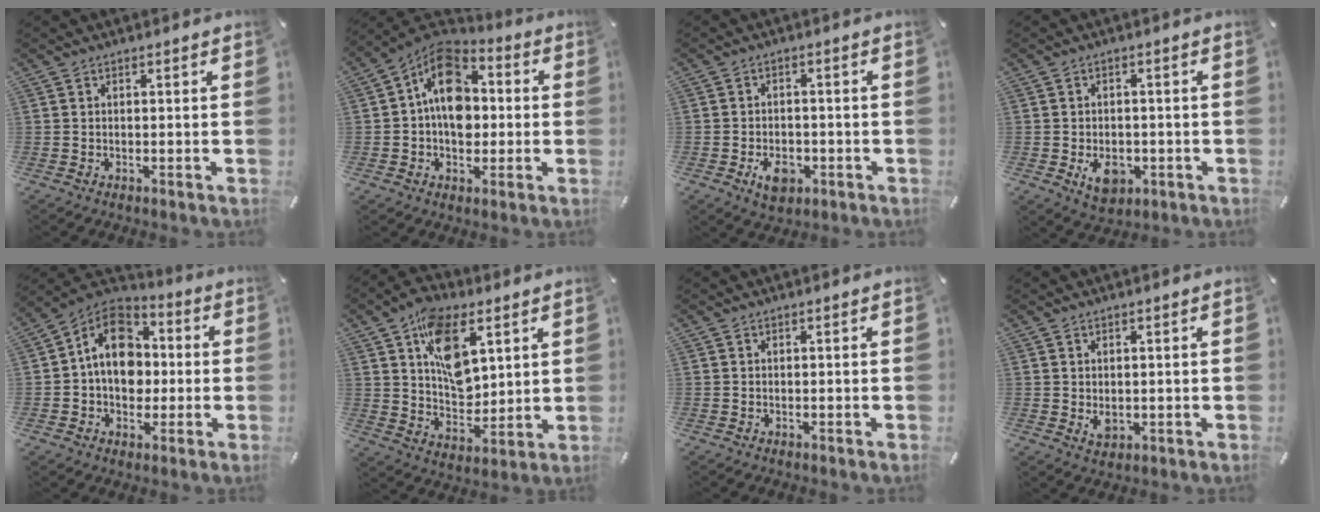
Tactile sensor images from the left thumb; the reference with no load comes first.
{"total": 14.3, "force": [0.7, 10.6, 9.5], "torque": [-0.164, 0.005, 0.011]}
{"total": 5.8, "force": [-2.2, 3.9, 3.6], "torque": [-0.068, 0.003, -0.042]}
{"total": 6.8, "force": [-1.8, 4.9, 4.2], "torque": [-0.063, -0.002, -0.033]}
{"total": 13.7, "force": [0.3, 11.1, 8.1], "torque": [-0.143, 0.009, 0.005]}
{"total": 14.6, "force": [6.3, 9.4, 9.3], "torque": [-0.148, -0.012, 0.117]}
{"total": 0.0}
{"total": 2.5, "force": [0.2, 1.9, 1.7], "torque": [-0.031, -0.002, 0.001]}